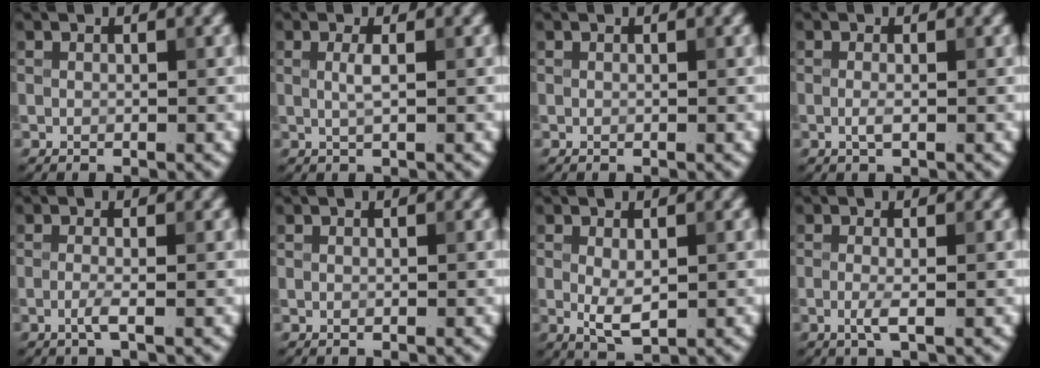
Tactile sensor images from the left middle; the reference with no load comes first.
{"total": 1.3, "force": [0.2, 0.3, 1.3], "torque": [-0.026, 0.002, 0.002]}
{"total": 0.0}
{"total": 1.0, "force": [-0.2, 0.2, 0.9], "torque": [-0.021, -0.004, -0.005]}
{"total": 1.5, "force": [-0.5, 0.3, 1.4], "torque": [-0.025, -0.001, -0.014]}
{"total": 0.0}
{"total": 2.6, "force": [0.0, 1.2, 2.3], "torque": [-0.044, -0.003, 0.003]}
{"total": 1.6, "force": [-0.4, 0.3, 1.5], "torque": [-0.032, -0.004, -0.011]}